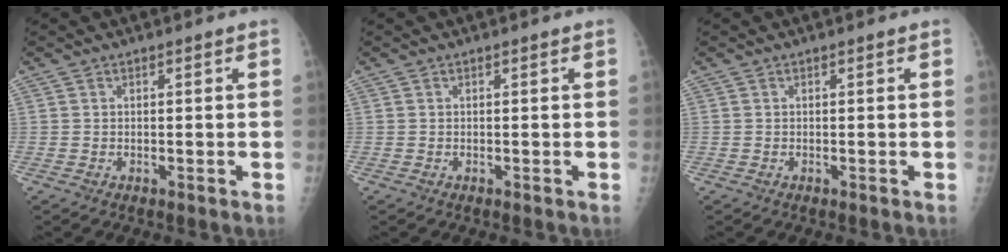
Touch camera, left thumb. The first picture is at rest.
{"total": 0.0}
{"total": 0.0}